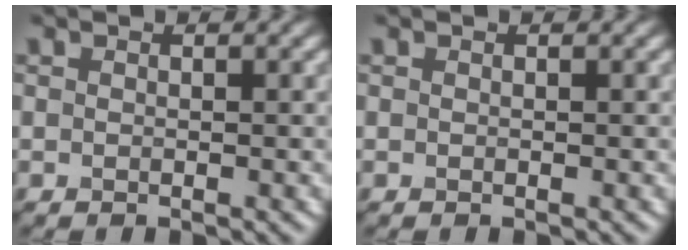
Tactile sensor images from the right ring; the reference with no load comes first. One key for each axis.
{"total": 0.0}